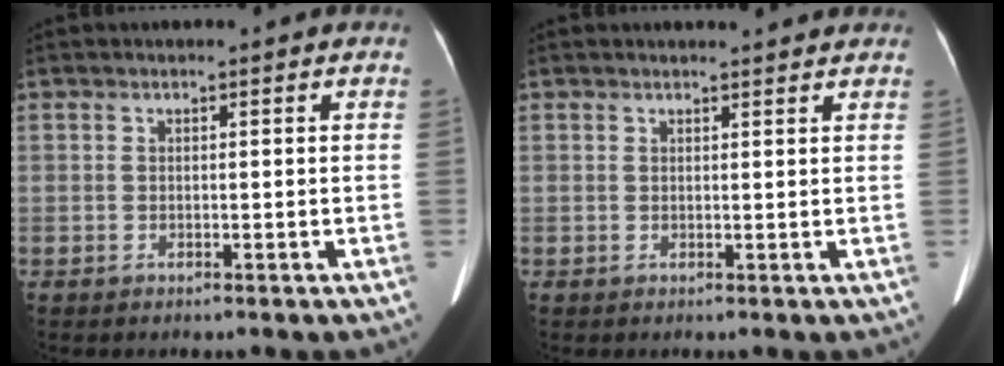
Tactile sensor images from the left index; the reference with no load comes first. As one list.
[{"total": 3.2, "force": [3.1, 0.4, 0.7], "torque": [-0.014, 0.004, 0.030]}]